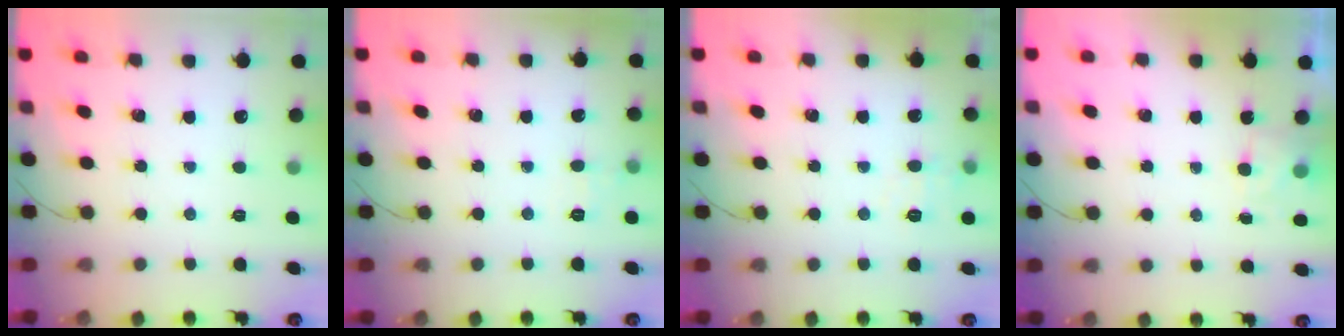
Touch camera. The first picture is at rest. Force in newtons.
{"total": 5.6, "press": 5.4, "slide": 1.4}
{"total": 5.1, "press": 4.8, "slide": 1.7}
{"total": 3.5, "press": 3.3, "slide": 1.1}